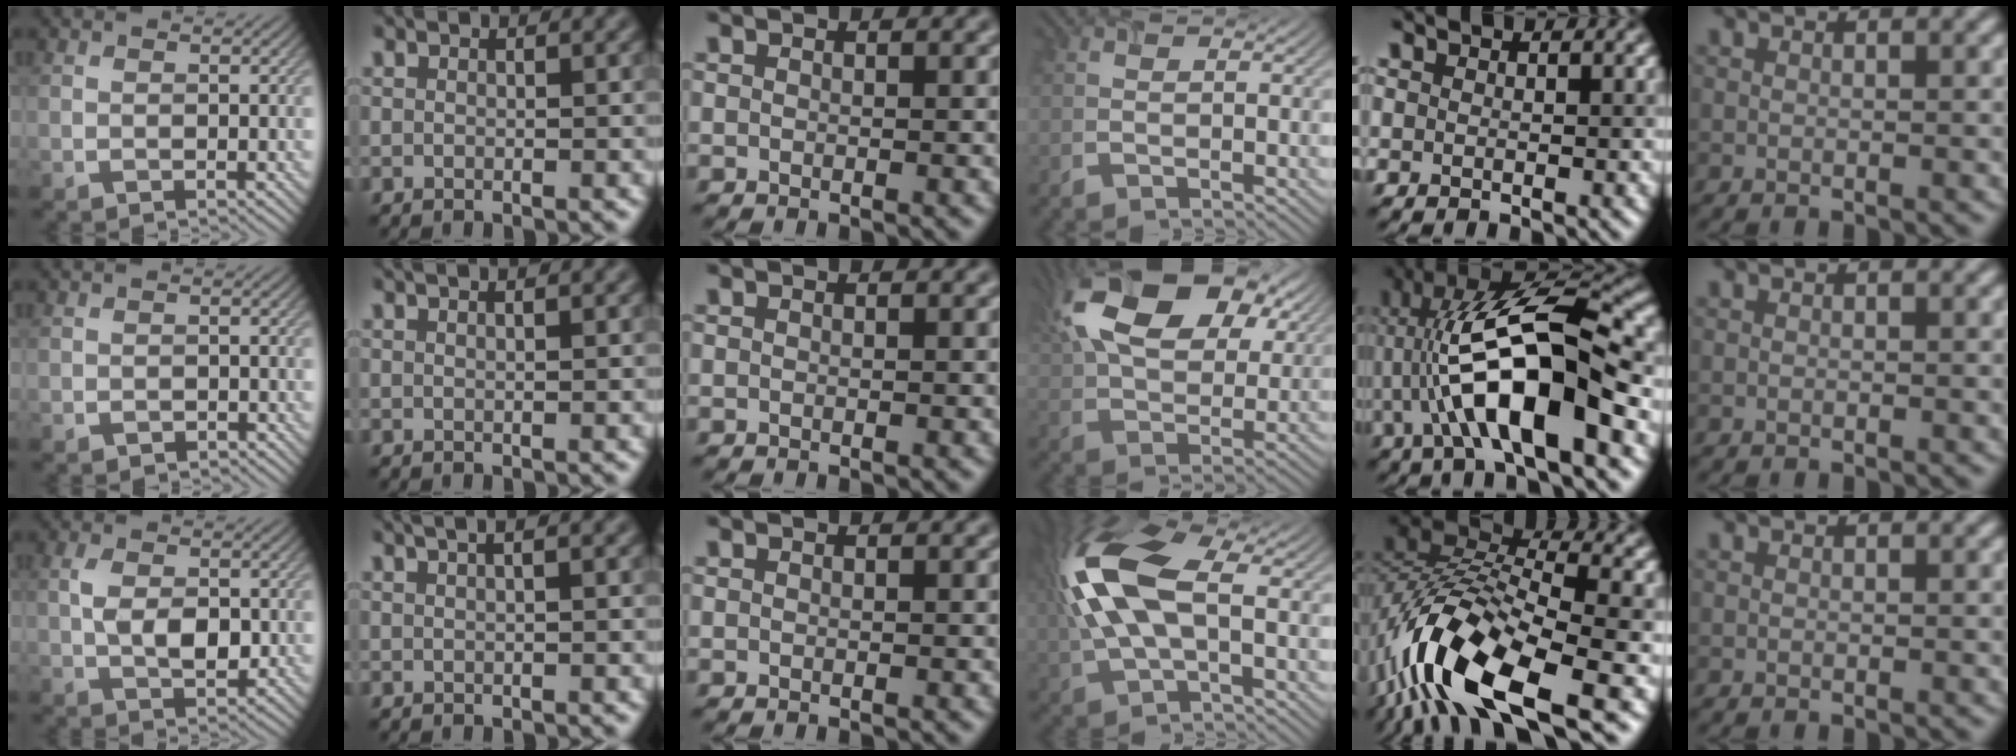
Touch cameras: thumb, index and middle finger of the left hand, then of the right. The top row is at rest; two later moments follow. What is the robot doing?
{"motion": "extract", "object": "airpods case & airpods"}